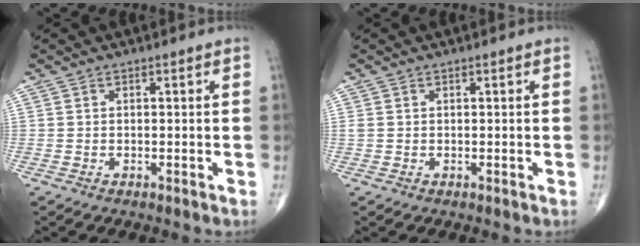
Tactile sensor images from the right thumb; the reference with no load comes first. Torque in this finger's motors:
{"motor_torque": [0.02, 0.03, 0.09, 0.22, 0.00]}